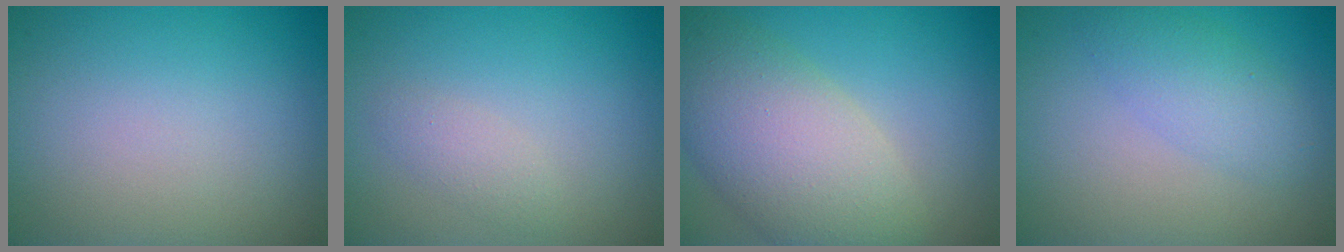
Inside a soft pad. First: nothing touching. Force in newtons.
{"total": 1.3, "press": 1.3, "slide": 0.0}
{"total": 8.0, "press": 8.0, "slide": 0.7}
{"total": 2.7, "press": 2.7, "slide": 0.0}